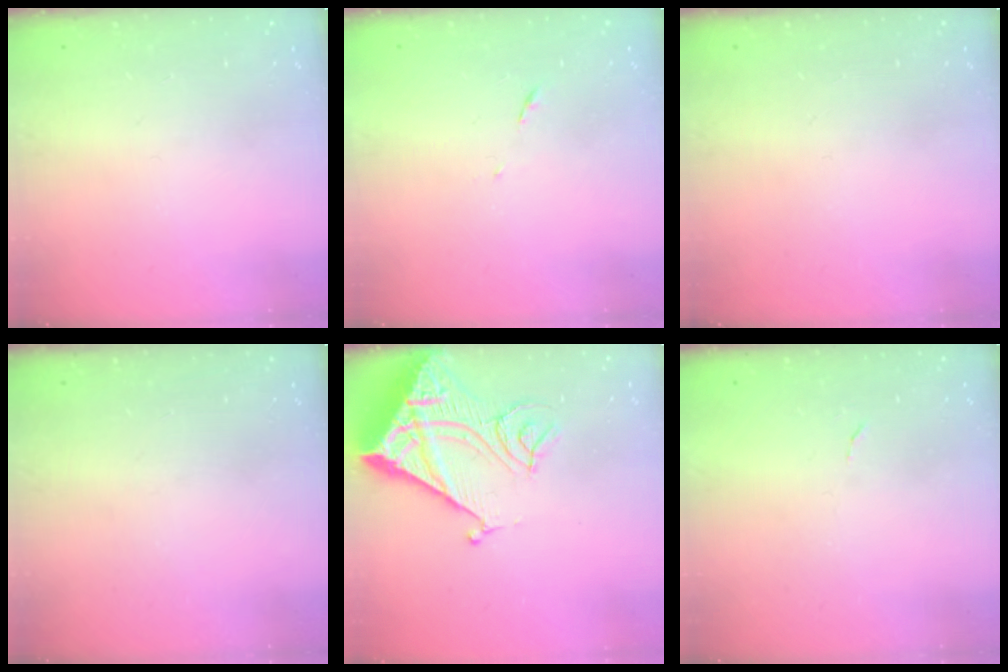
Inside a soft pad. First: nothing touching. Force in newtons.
{"total": 5.6, "press": 5.6, "slide": 0.4}
{"total": 0.0}
{"total": 0.0}
{"total": 14.7, "press": 14.6, "slide": 1.7}
{"total": 3.8, "press": 3.8, "slide": 0.2}